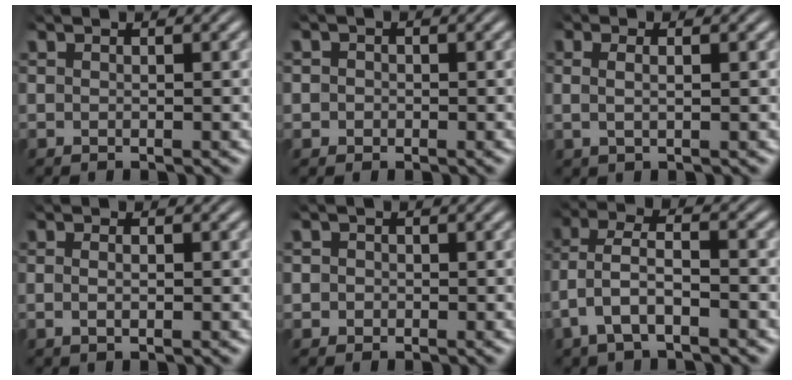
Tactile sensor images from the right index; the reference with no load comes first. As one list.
[{"total": 1.6, "force": [-0.5, 1.5, 0.1], "torque": [-0.004, -0.006, -0.010]}, {"total": 1.6, "force": [0.2, 0.4, 1.6], "torque": [-0.033, -0.005, 0.007]}, {"total": 1.1, "force": [-0.4, 0.3, 1.0], "torque": [-0.023, -0.005, -0.005]}, {"total": 2.0, "force": [-0.5, 1.9, 0.2], "torque": [-0.006, -0.007, -0.011]}, {"total": 4.3, "force": [-0.2, 2.9, 3.2], "torque": [-0.078, -0.013, 0.001]}]